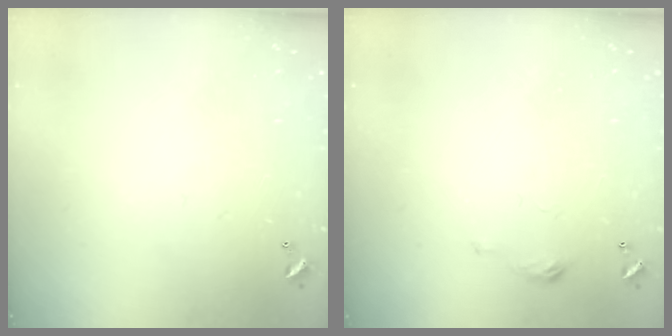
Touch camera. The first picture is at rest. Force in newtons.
{"total": 4.3, "press": 4.2, "slide": 0.5}